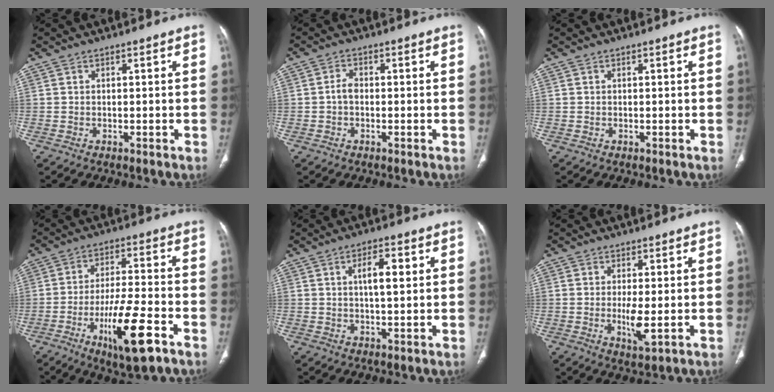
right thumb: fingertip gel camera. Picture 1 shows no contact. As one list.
[{"total": 2.2, "force": [-0.4, 1.4, 1.6], "torque": [-0.026, 0.007, -0.013]}, {"total": 0.0}, {"total": 13.9, "force": [-6.5, 3.4, 11.8], "torque": [-0.211, 0.021, -0.105]}, {"total": 5.9, "force": [1.5, 2.1, 5.3], "torque": [-0.082, 0.000, 0.024]}, {"total": 4.8, "force": [-0.5, 1.3, 4.6], "torque": [-0.092, -0.016, -0.008]}]